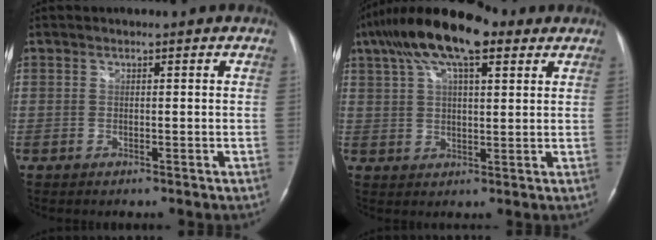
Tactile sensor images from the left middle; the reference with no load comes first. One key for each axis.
{"total": 14.1, "fx": 8.6, "fy": 4.3, "fz": 10.2, "tx": -0.207, "ty": 0.042, "tz": 0.155}